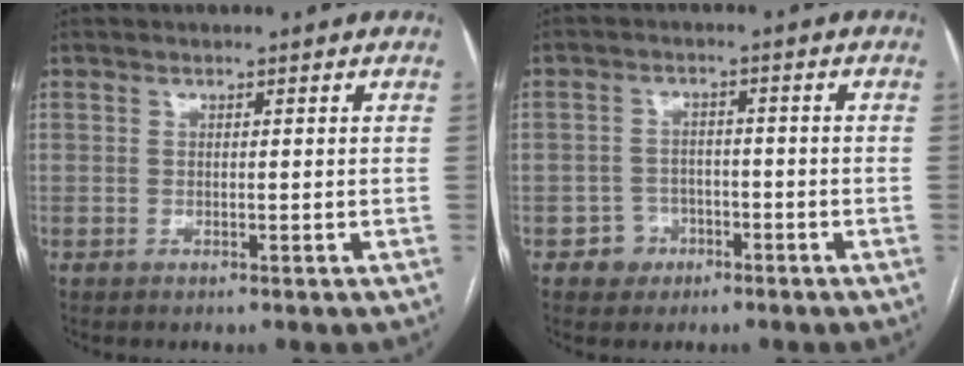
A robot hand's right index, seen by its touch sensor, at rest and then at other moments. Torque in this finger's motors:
{"motor_torque": [-0.15, 0.04, -0.63, -0.21]}